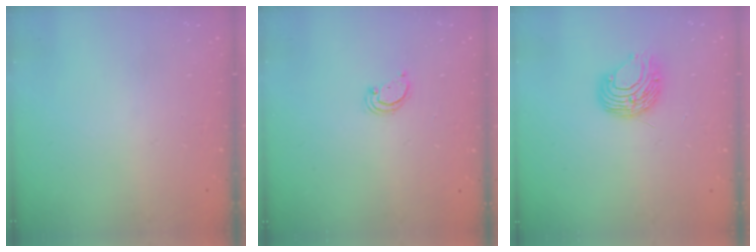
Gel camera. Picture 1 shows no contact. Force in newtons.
{"total": 2.4, "press": 2.4, "slide": 0.2}
{"total": 8.9, "press": 8.9, "slide": 0.7}